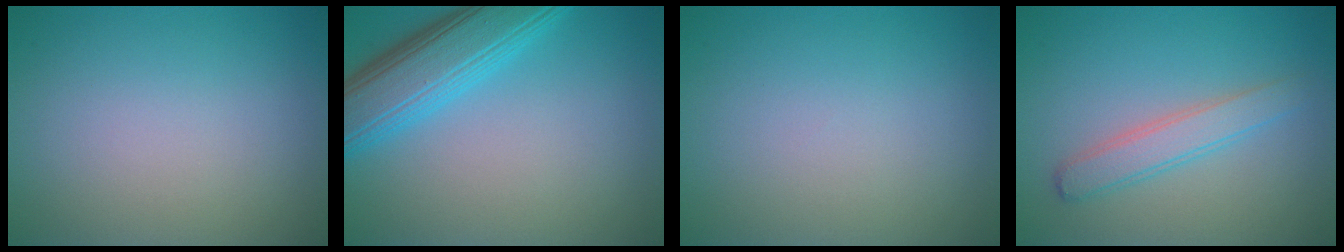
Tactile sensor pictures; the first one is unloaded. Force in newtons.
{"total": 6.8, "press": 6.8, "slide": 0.2}
{"total": 0.0}
{"total": 2.5, "press": 2.5, "slide": 0.1}